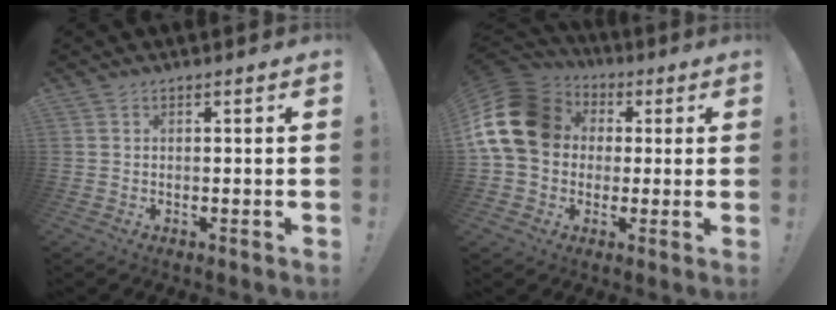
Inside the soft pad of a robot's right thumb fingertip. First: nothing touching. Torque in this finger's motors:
{"motor_torque": [2.42, 2.59, 1.04, -0.77, 0.31]}